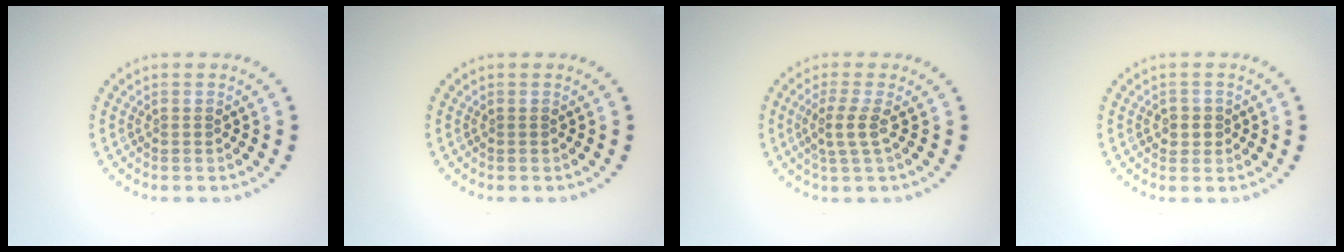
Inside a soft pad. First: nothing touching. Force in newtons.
{"total": 0.0}
{"total": 2.2, "press": 1.7, "slide": 1.4}
{"total": 1.5, "press": 1.4, "slide": 0.6}